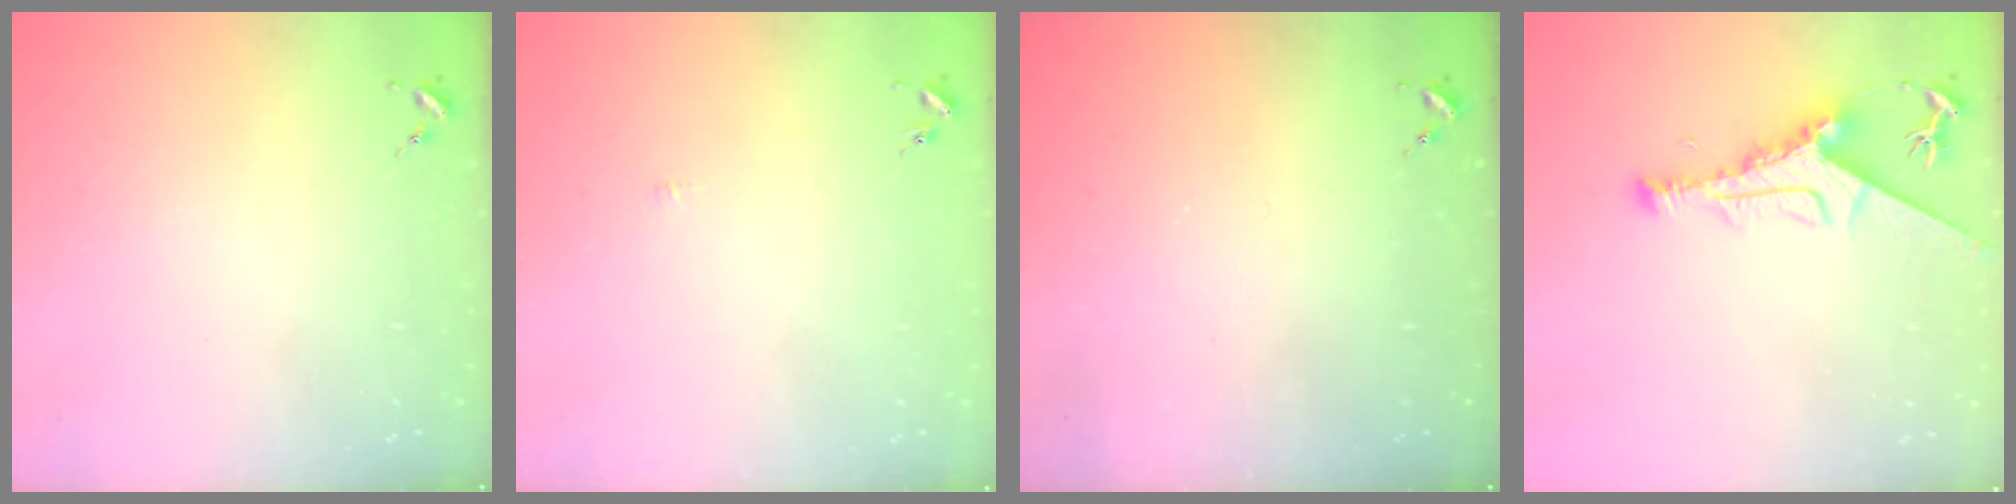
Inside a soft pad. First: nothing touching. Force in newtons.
{"total": 1.8, "press": 1.8, "slide": 0.3}
{"total": 0.0}
{"total": 9.6, "press": 9.5, "slide": 1.4}